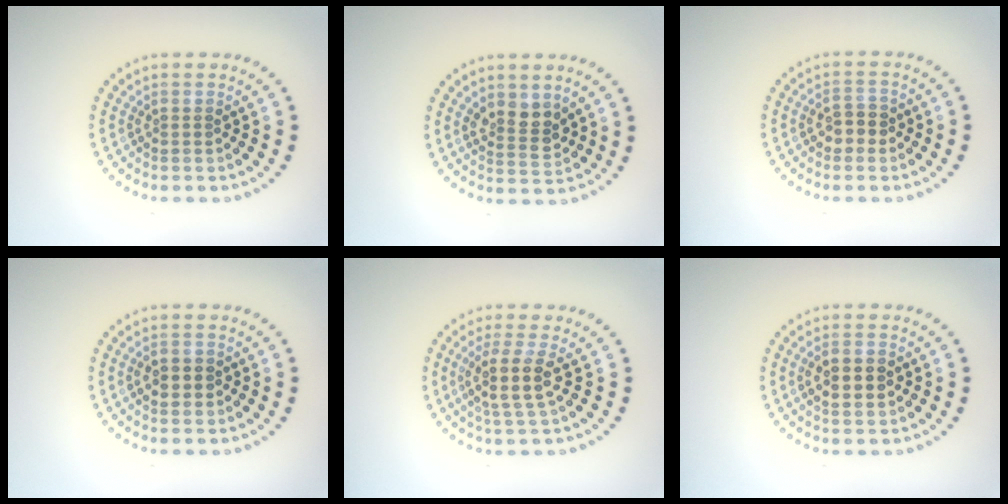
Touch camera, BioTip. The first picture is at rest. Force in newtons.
{"total": 2.6, "press": 2.4, "slide": 1.0}
{"total": 2.2, "press": 2.2, "slide": 0.3}
{"total": 2.0, "press": 1.9, "slide": 0.4}
{"total": 3.4, "press": 2.8, "slide": 2.0}
{"total": 2.8, "press": 2.8, "slide": 0.3}